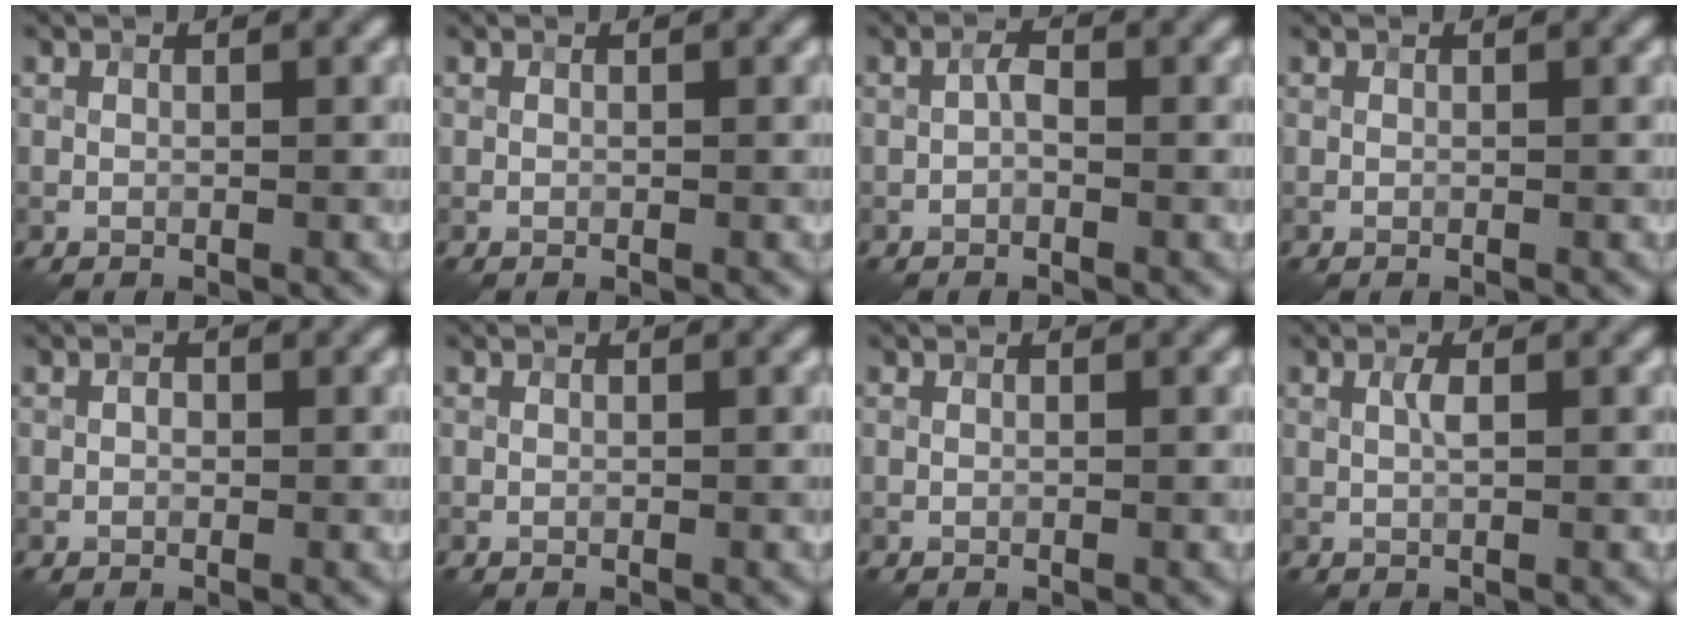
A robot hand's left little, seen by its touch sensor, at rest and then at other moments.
{"total": 0.0}
{"total": 1.1, "force": [-0.4, 0.5, 0.9], "torque": [-0.015, 0.003, -0.009]}
{"total": 0.0}
{"total": 0.6, "force": [-0.1, 0.5, 0.4], "torque": [-0.003, 0.000, -0.004]}
{"total": 0.0}
{"total": 0.0}
{"total": 1.0, "force": [0.2, 0.2, 1.0], "torque": [-0.020, 0.003, 0.004]}